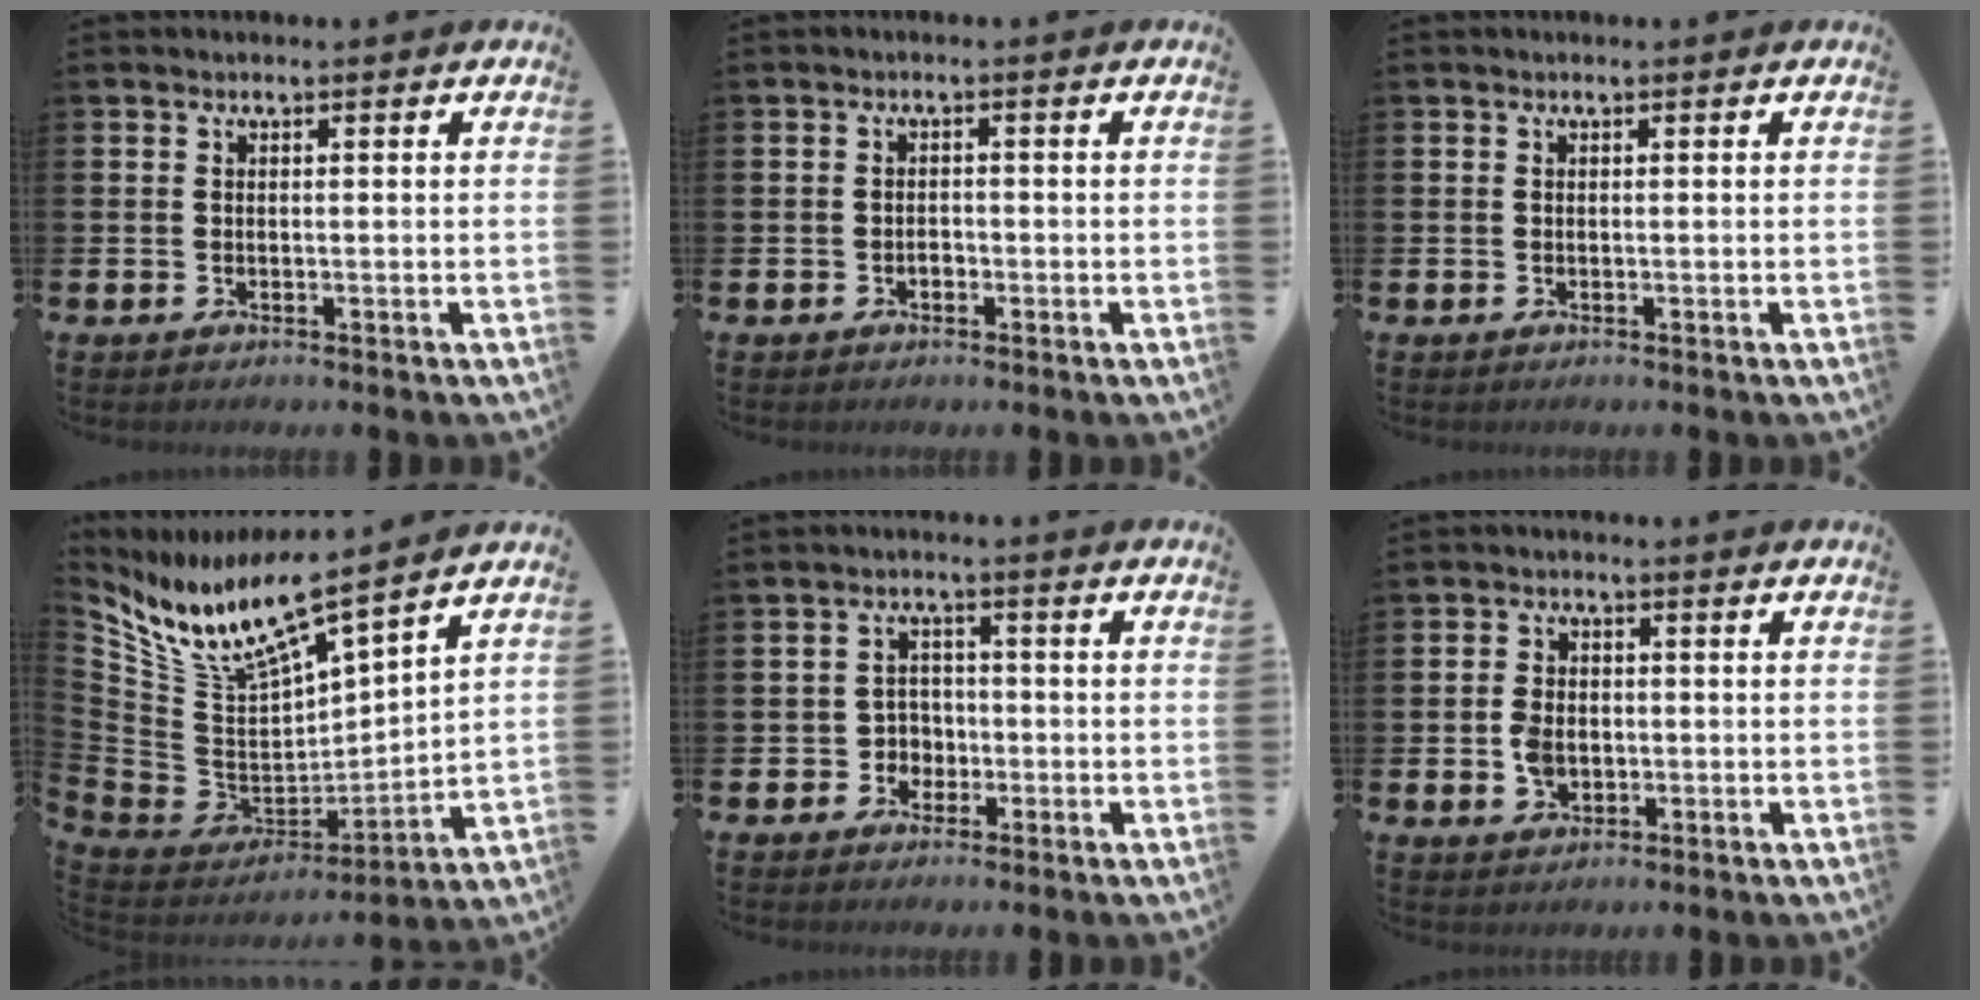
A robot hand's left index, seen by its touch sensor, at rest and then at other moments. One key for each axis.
{"total": 1.1, "fx": -0.4, "fy": 0.8, "fz": 0.6, "tx": -0.008, "ty": 0.001, "tz": -0.010}
{"total": 0.0}
{"total": 10.6, "fx": 9.0, "fy": 1.7, "fz": 5.3, "tx": -0.149, "ty": -0.066, "tz": 0.152}
{"total": 3.1, "fx": -1.1, "fy": 2.8, "fz": 0.5, "tx": -0.022, "ty": 0.006, "tz": -0.029}
{"total": 3.7, "fx": -0.6, "fy": 2.9, "fz": 2.3, "tx": -0.038, "ty": 0.007, "tz": -0.013}